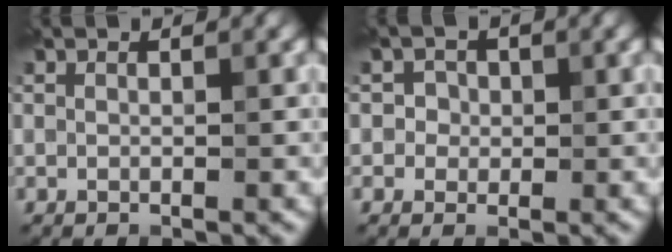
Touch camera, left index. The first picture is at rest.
{"total": 1.6, "force": [0.2, 1.5, 0.4], "torque": [0.011, 0.002, -0.003]}